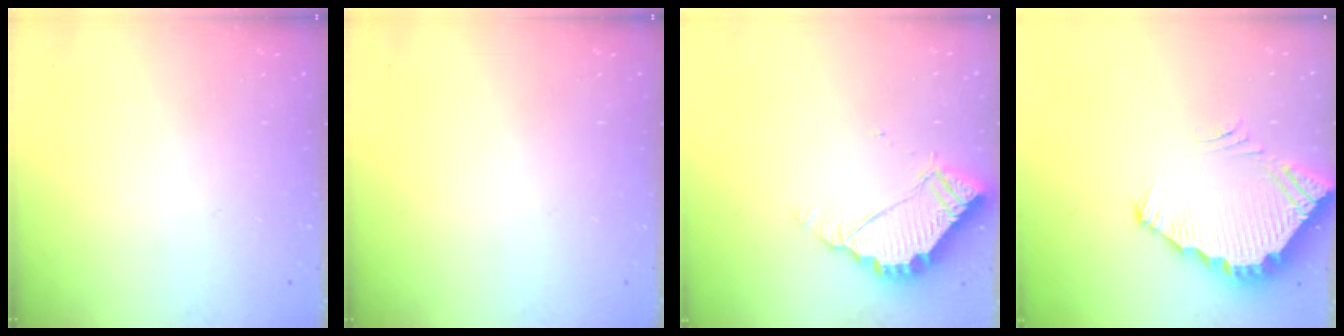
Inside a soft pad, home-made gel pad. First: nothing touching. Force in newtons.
{"total": 0.0}
{"total": 5.8, "press": 5.8, "slide": 0.5}
{"total": 3.9, "press": 3.9, "slide": 0.3}